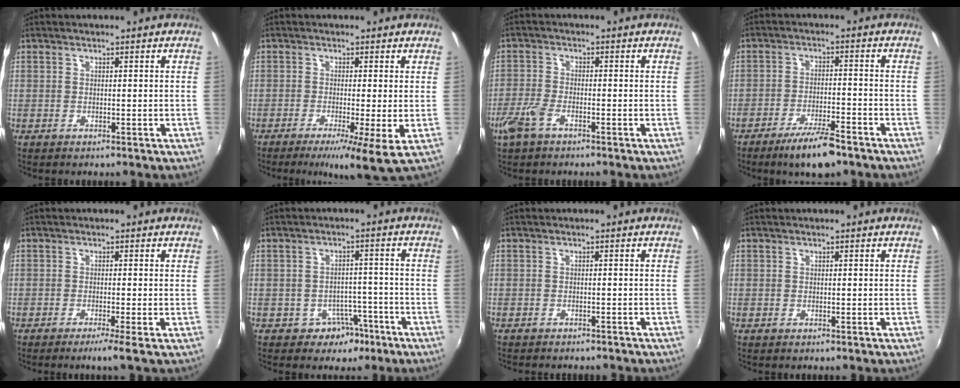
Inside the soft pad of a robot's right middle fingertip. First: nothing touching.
{"total": 6.3, "force": [-2.0, 0.0, 6.0], "torque": [-0.116, -0.019, -0.036]}
{"total": 5.0, "force": [-3.1, 2.1, 3.4], "torque": [-0.086, -0.007, -0.061]}
{"total": 8.5, "force": [-6.3, 1.9, 5.4], "torque": [-0.112, -0.005, -0.105]}
{"total": 2.4, "force": [-1.4, -0.7, 1.7], "torque": [-0.039, -0.006, -0.031]}
{"total": 5.1, "force": [-3.2, 3.8, 1.2], "torque": [-0.028, 0.018, -0.034]}
{"total": 3.4, "force": [-3.2, 0.9, 1.0], "torque": [-0.027, -0.011, -0.047]}
{"total": 0.0}